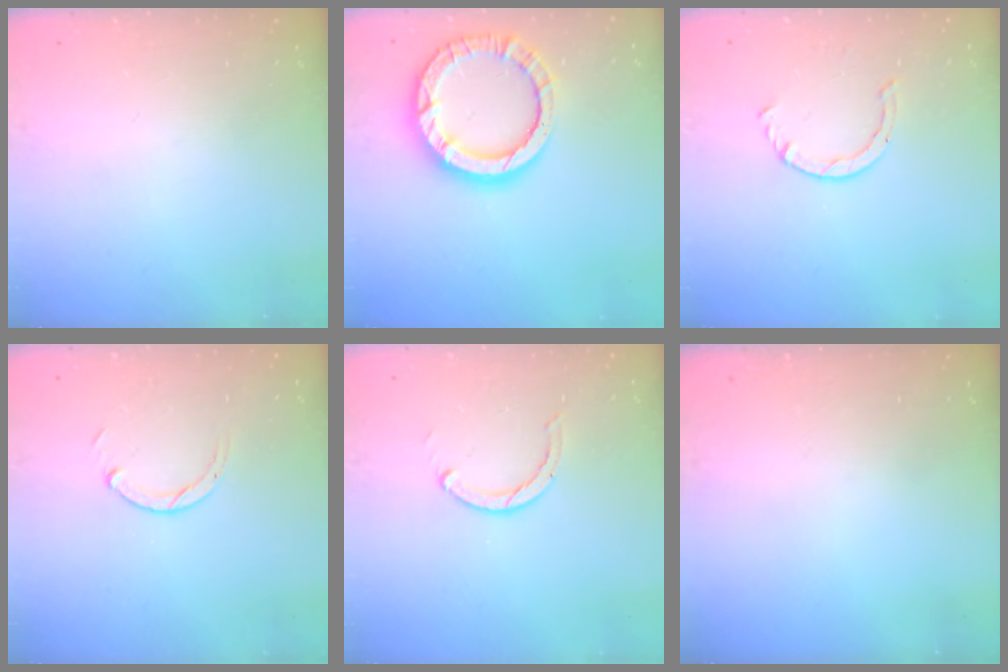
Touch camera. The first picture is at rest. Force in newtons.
{"total": 13.7, "press": 13.6, "slide": 1.4}
{"total": 2.6, "press": 2.6, "slide": 0.3}
{"total": 2.9, "press": 2.9, "slide": 0.4}
{"total": 2.2, "press": 2.2, "slide": 0.3}
{"total": 0.0}